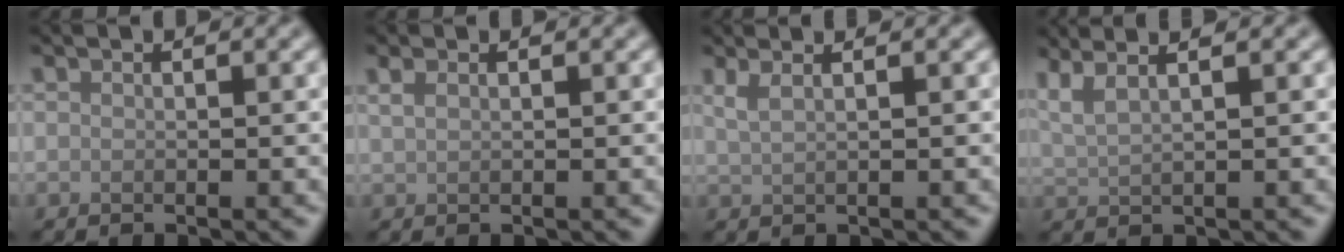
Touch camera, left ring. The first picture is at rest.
{"total": 1.0, "force": [0.7, 0.4, 0.6], "torque": [-0.015, 0.001, 0.015]}
{"total": 2.7, "force": [1.6, 1.2, 1.8], "torque": [-0.020, 0.005, 0.007]}
{"total": 4.0, "force": [2.8, 1.4, 2.5], "torque": [-0.037, 0.026, 0.026]}